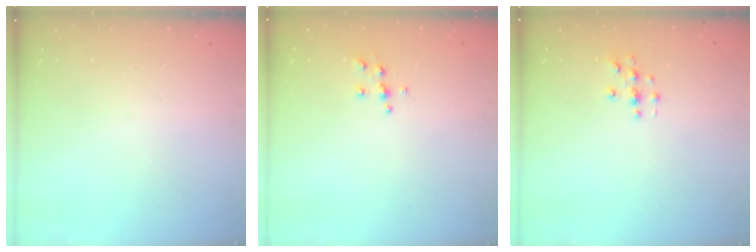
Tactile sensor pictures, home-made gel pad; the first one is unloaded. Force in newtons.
{"total": 5.5, "press": 5.4, "slide": 0.6}
{"total": 2.7, "press": 2.7, "slide": 0.3}